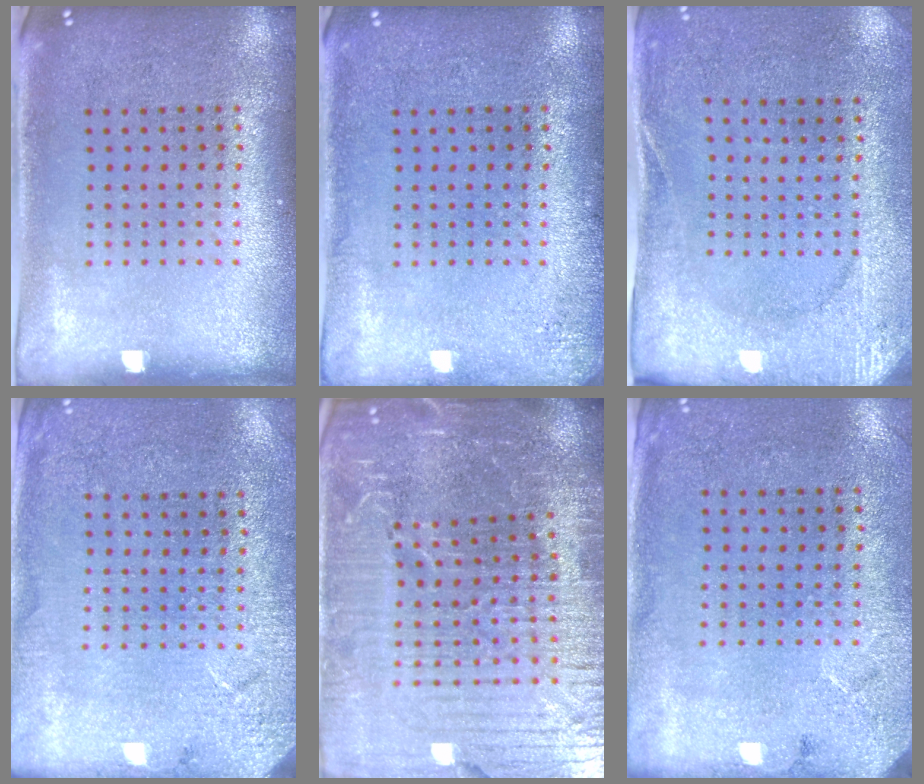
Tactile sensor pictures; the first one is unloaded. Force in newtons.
{"total": 1.4, "press": 1.4, "slide": 0.2}
{"total": 2.6, "press": 2.4, "slide": 1.0}
{"total": 2.7, "press": 2.6, "slide": 0.4}
{"total": 7.1, "press": 6.1, "slide": 3.6}
{"total": 2.7, "press": 2.2, "slide": 1.6}